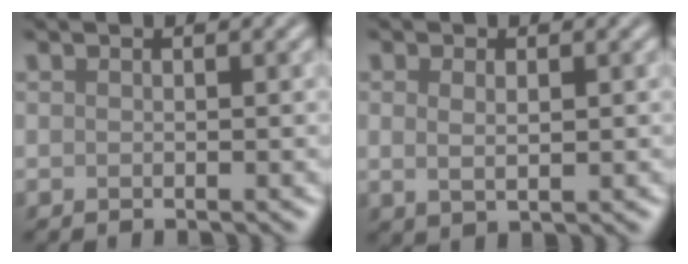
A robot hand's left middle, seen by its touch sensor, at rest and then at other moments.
{"total": 1.6, "force": [0.4, 0.7, 1.3], "torque": [-0.028, -0.003, 0.011]}